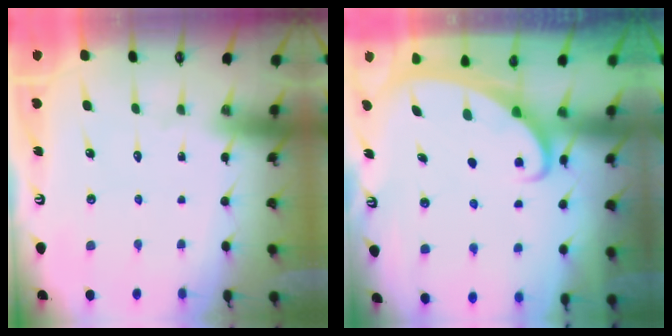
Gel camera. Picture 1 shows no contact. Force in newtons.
{"total": 1.9, "press": 1.9, "slide": 0.3}